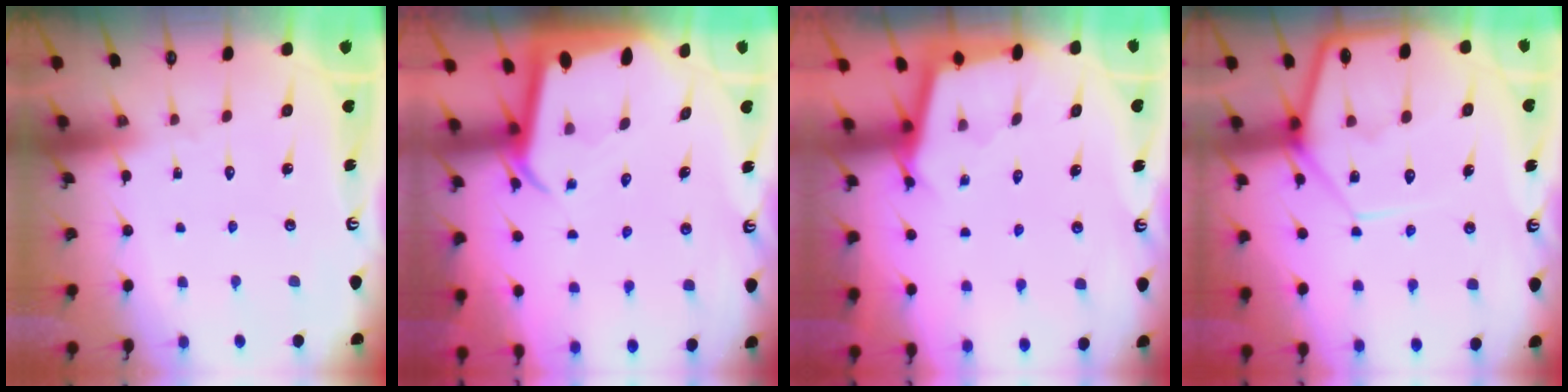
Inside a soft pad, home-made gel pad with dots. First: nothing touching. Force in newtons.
{"total": 3.4, "press": 3.4, "slide": 0.3}
{"total": 2.5, "press": 2.5, "slide": 0.2}
{"total": 11.4, "press": 11.3, "slide": 0.7}